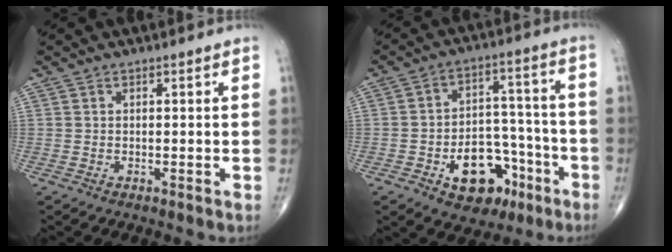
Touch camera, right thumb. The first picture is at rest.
{"total": 13.8, "force": [-6.4, 9.0, 8.3], "torque": [-0.077, 0.056, -0.087]}